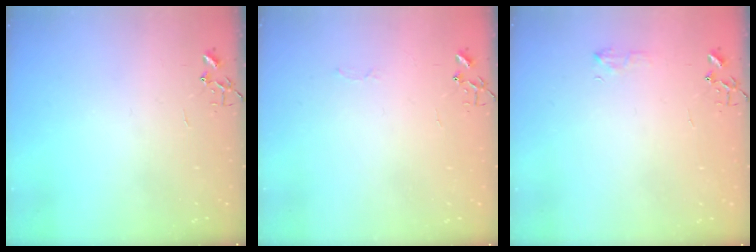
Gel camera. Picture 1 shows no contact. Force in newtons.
{"total": 2.5, "press": 2.5, "slide": 0.4}
{"total": 6.0, "press": 6.0, "slide": 0.6}